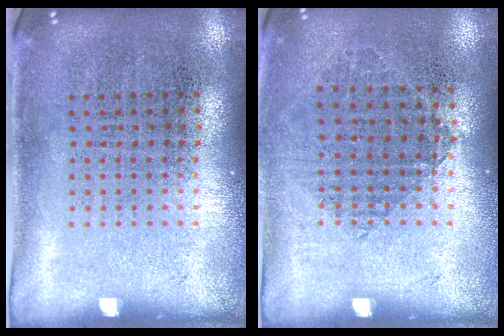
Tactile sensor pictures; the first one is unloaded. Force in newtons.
{"total": 0.9, "press": 0.9, "slide": 0.3}